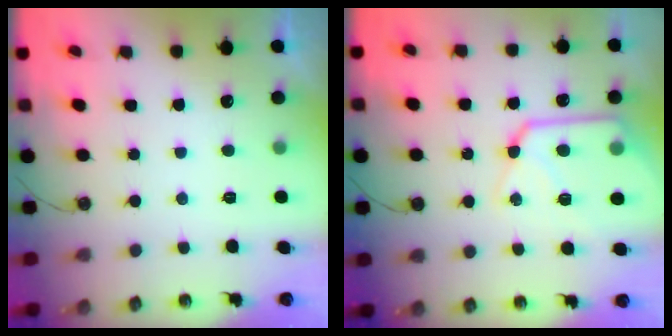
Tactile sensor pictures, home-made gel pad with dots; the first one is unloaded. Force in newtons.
{"total": 14.7, "press": 14.6, "slide": 1.4}